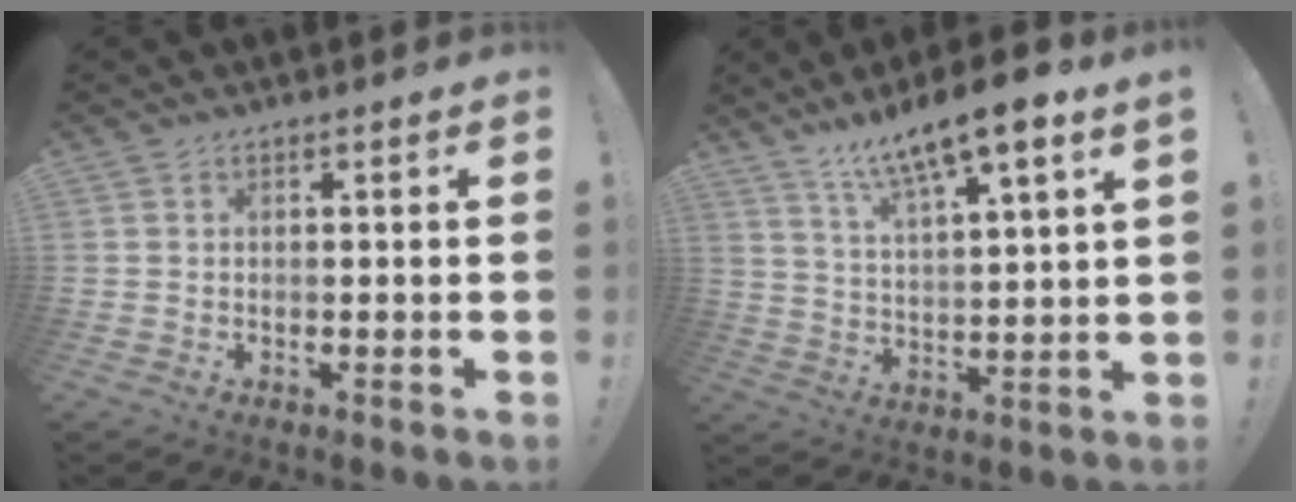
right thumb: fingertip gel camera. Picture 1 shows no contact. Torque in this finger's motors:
{"motor_torque": [0.32, 0.53, 0.42, 0.88, 0.15]}